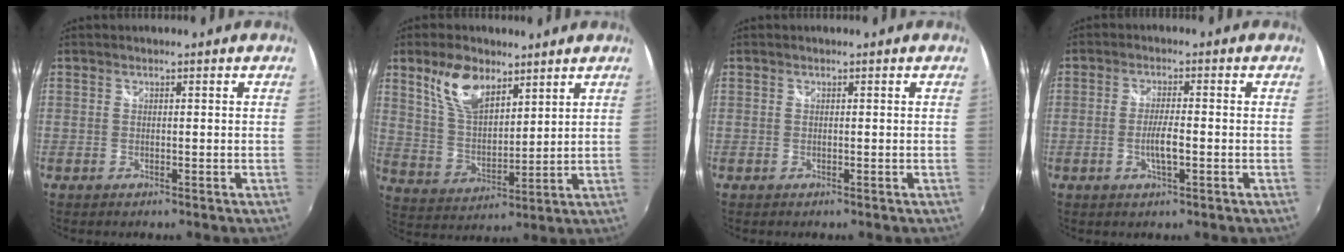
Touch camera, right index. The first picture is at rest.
{"total": 11.0, "force": [6.8, 5.4, 6.7], "torque": [-0.128, 0.013, 0.139]}
{"total": 0.0}
{"total": 3.9, "force": [-1.0, 0.6, 3.7], "torque": [-0.072, -0.001, -0.018]}